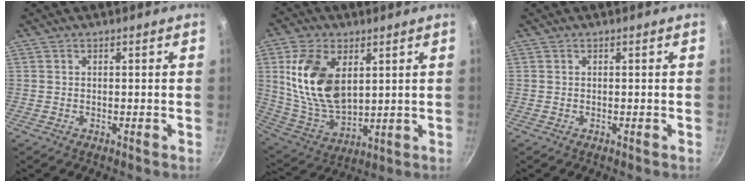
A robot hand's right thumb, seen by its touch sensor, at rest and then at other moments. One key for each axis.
{"total": 17.0, "fx": 4.5, "fy": 10.1, "fz": 12.8, "tx": -0.227, "ty": -0.029, "tz": 0.100}
{"total": 0.0}